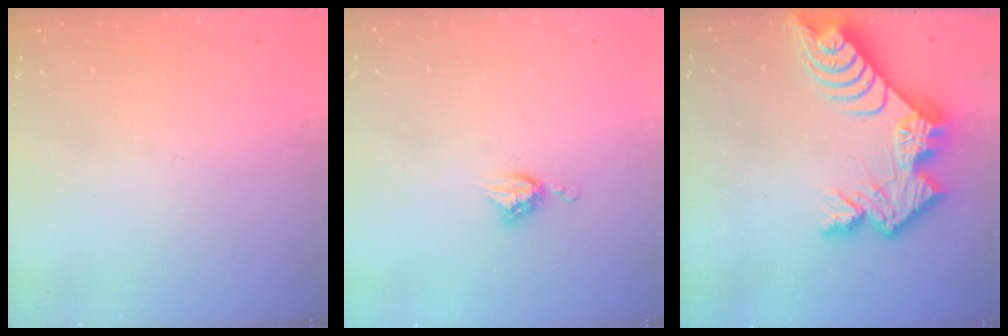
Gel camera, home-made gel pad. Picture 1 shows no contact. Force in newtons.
{"total": 5.4, "press": 5.4, "slide": 0.1}
{"total": 13.7, "press": 13.7, "slide": 1.1}